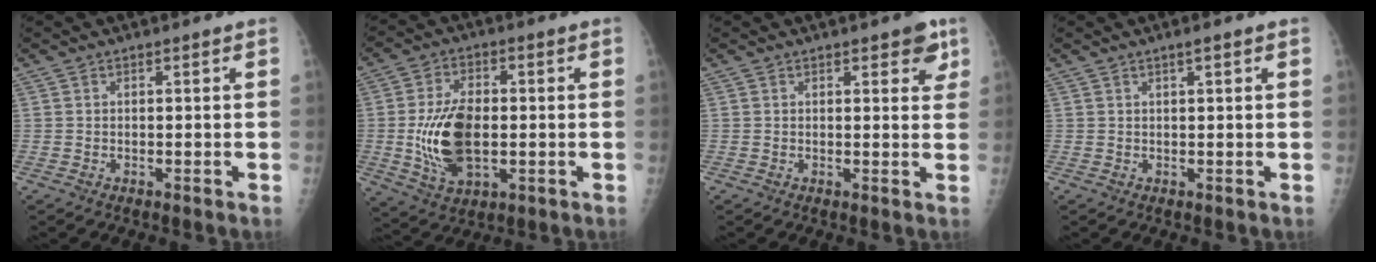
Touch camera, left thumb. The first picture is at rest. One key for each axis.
{"total": 13.1, "fx": -1.2, "fy": 7.5, "fz": 10.7, "tx": -0.191, "ty": -0.001, "tz": -0.013}
{"total": 4.1, "fx": 2.2, "fy": 1.9, "fz": 2.9, "tx": -0.007, "ty": -0.007, "tz": 0.020}
{"total": 1.3, "fx": 0.7, "fy": 0.1, "fz": 1.2, "tx": -0.018, "ty": 0.001, "tz": 0.011}